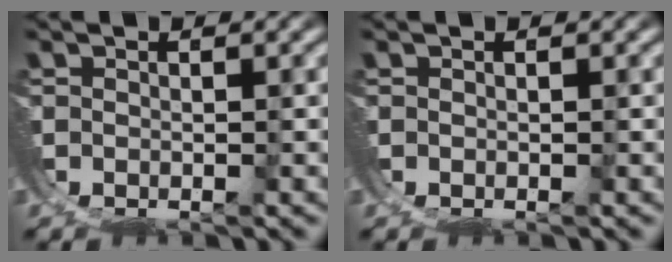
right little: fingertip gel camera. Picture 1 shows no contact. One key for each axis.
{"total": 0.0}